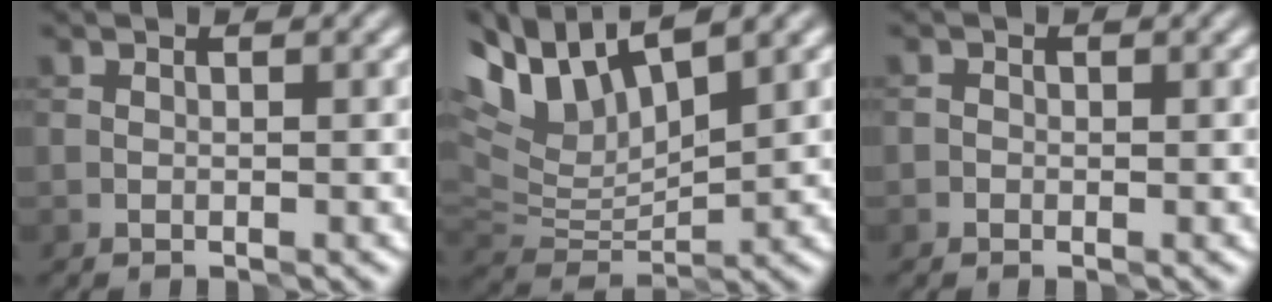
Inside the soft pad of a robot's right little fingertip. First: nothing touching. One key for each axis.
{"total": 8.5, "fx": 5.7, "fy": 3.1, "fz": 5.4, "tx": -0.119, "ty": 0.017, "tz": 0.102}
{"total": 0.6, "fx": 0.0, "fy": 0.6, "fz": 0.2, "tx": 0.001, "ty": 0.000, "tz": -0.009}